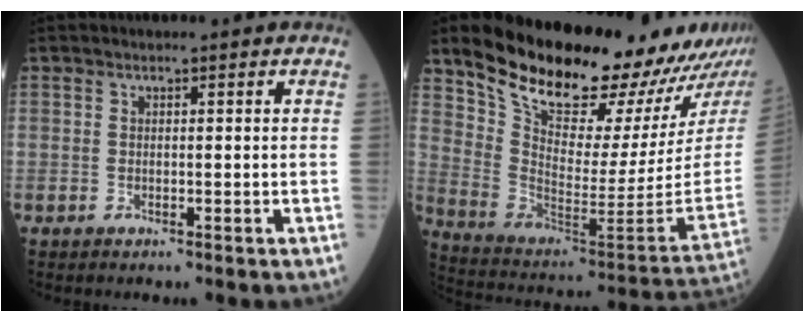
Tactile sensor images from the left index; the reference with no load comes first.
{"total": 25.0, "force": [21.6, 4.2, 11.8], "torque": [-0.196, -0.092, 0.319]}